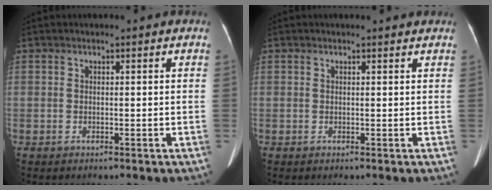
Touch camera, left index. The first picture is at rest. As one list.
[{"total": 2.0, "force": [2.0, 0.4, 0.2], "torque": [-0.011, 0.000, 0.012]}]